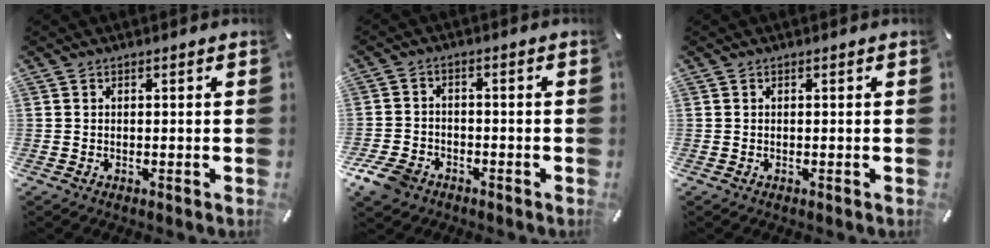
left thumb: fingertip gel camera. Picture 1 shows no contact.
{"total": 6.1, "force": [-3.9, 4.1, 2.3], "torque": [-0.063, 0.017, -0.078]}
{"total": 0.0}